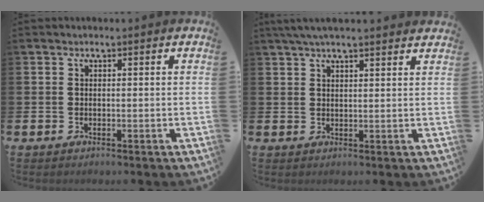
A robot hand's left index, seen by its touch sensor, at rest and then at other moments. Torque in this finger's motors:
{"motor_torque": [1.04, -1.10, 0.82, 0.21]}